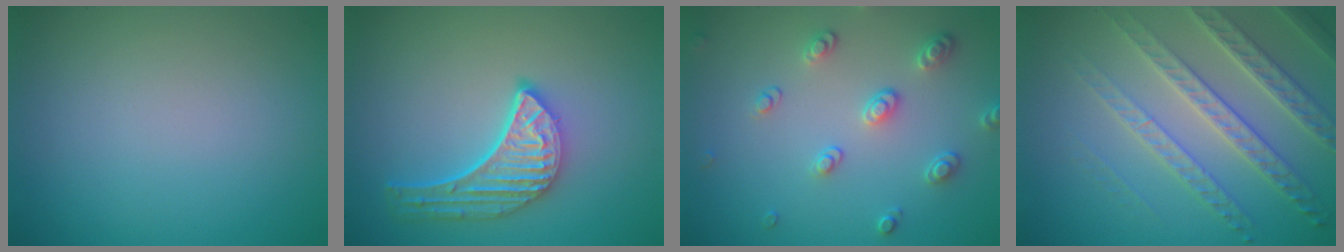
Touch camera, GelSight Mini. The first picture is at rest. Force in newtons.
{"total": 5.1, "press": 4.0, "slide": 3.2}
{"total": 2.5, "press": 2.5, "slide": 0.4}
{"total": 6.1, "press": 4.6, "slide": 4.0}